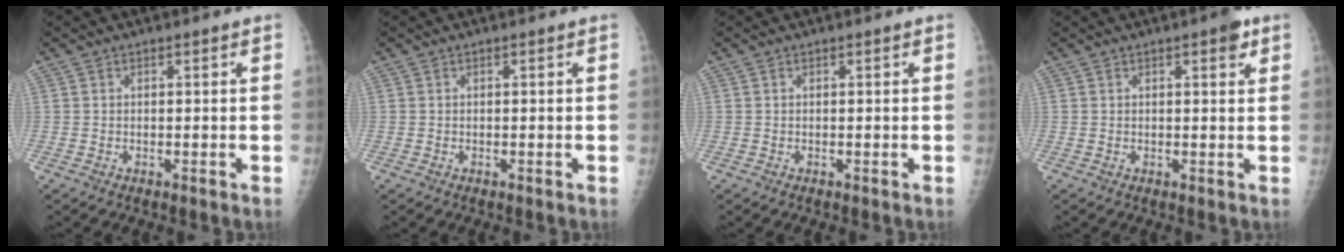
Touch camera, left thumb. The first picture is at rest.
{"total": 0.0}
{"total": 0.0}
{"total": 2.8, "force": [1.5, 0.9, 2.2], "torque": [-0.021, -0.004, 0.015]}